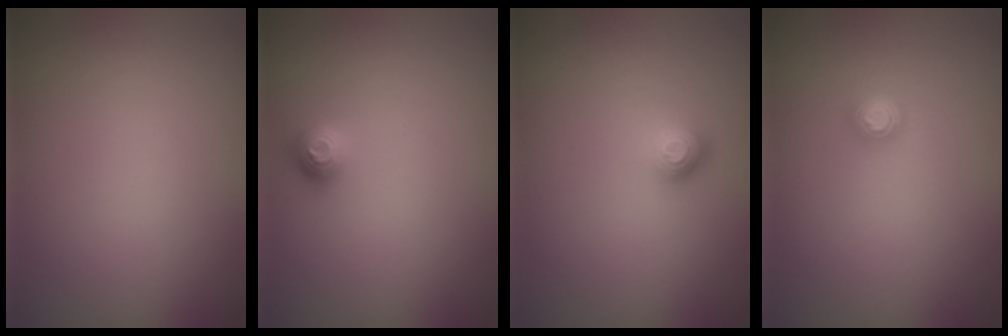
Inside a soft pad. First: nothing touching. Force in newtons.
{"total": 1.2, "press": 1.1, "slide": 0.4}
{"total": 1.2, "press": 1.0, "slide": 0.7}
{"total": 1.5, "press": 1.1, "slide": 1.0}